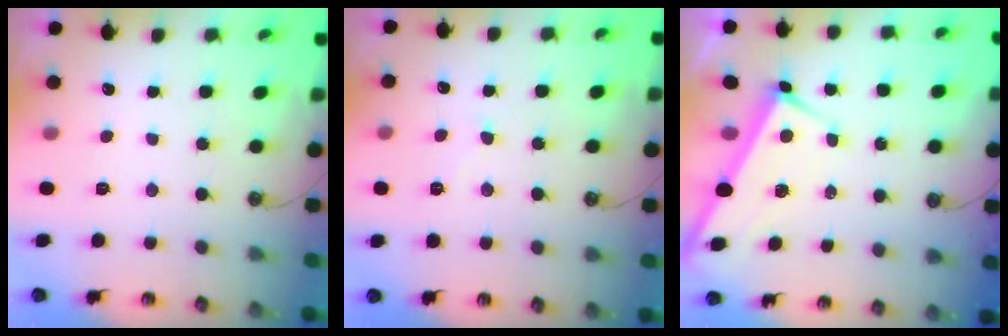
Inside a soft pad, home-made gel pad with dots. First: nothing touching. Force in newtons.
{"total": 4.1, "press": 4.1, "slide": 0.5}
{"total": 2.5, "press": 2.5, "slide": 0.3}